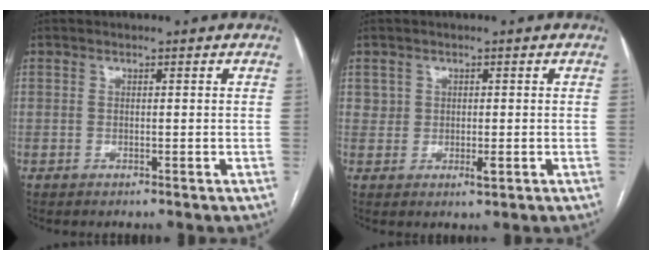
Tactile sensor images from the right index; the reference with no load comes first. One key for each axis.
{"total": 2.0, "fx": 0.2, "fy": 1.6, "fz": 1.2, "tx": -0.015, "ty": -0.002, "tz": 0.004}